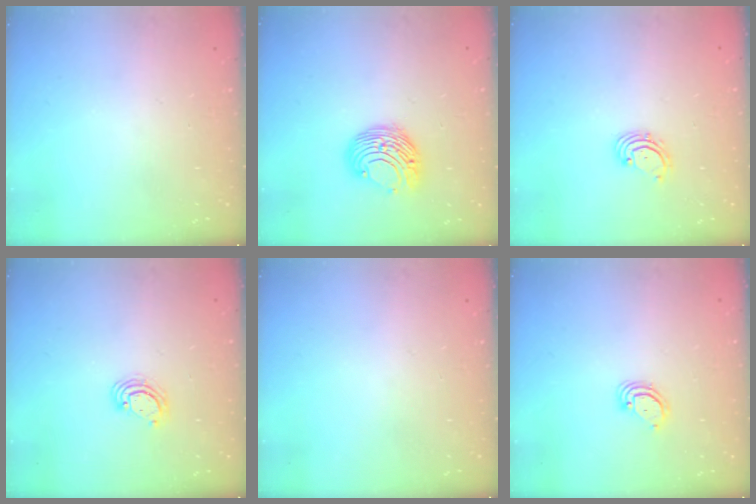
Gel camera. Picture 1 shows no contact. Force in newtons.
{"total": 10.7, "press": 10.7, "slide": 0.5}
{"total": 2.2, "press": 2.1, "slide": 0.7}
{"total": 4.0, "press": 4.0, "slide": 0.3}
{"total": 0.0}
{"total": 3.6, "press": 3.6, "slide": 0.3}